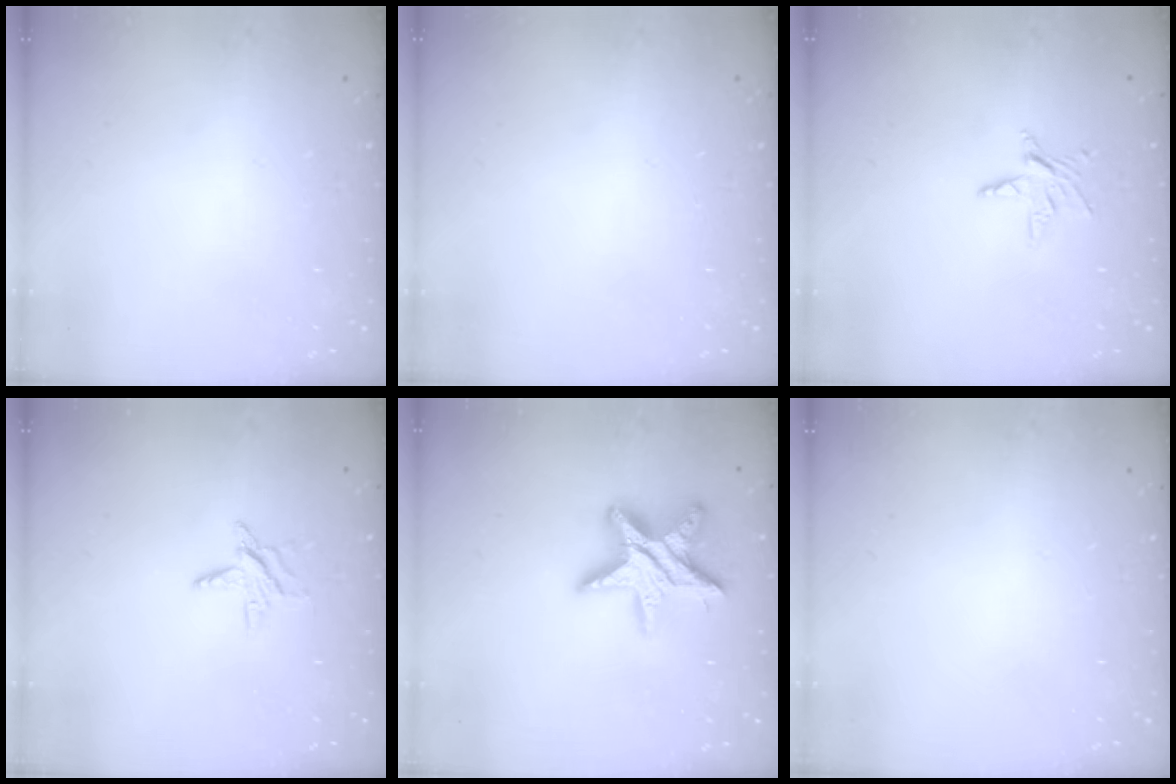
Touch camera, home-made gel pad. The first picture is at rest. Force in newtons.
{"total": 0.0}
{"total": 5.7, "press": 5.7, "slide": 0.1}
{"total": 6.2, "press": 6.2, "slide": 0.6}
{"total": 16.2, "press": 16.1, "slide": 1.1}
{"total": 0.0}